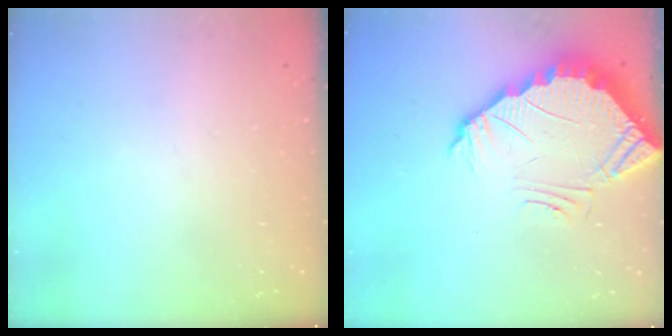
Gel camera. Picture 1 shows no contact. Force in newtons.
{"total": 5.0, "press": 5.0, "slide": 0.3}